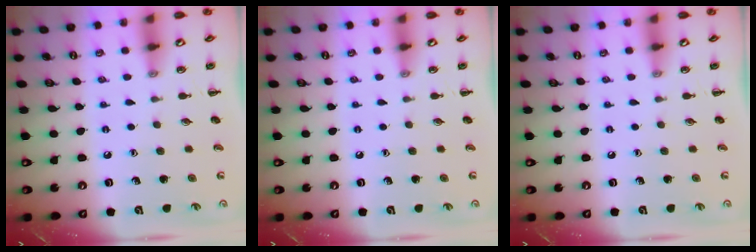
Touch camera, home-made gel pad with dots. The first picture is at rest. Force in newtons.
{"total": 0.0}
{"total": 0.0}